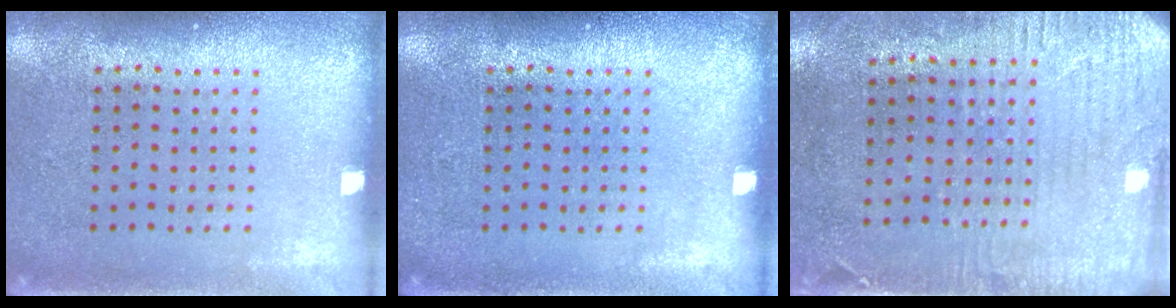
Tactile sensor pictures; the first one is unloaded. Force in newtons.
{"total": 0.0}
{"total": 2.9, "press": 2.4, "slide": 1.7}